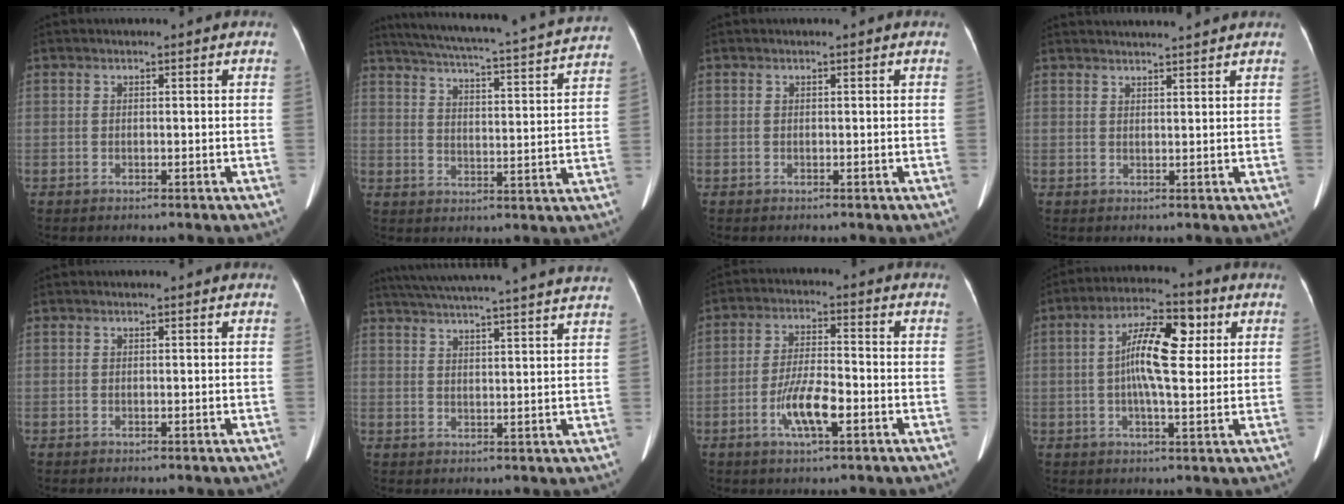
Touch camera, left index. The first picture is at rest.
{"total": 22.6, "force": [20.5, 0.5, 9.4], "torque": [-0.154, -0.036, 0.263]}
{"total": 0.0}
{"total": 7.6, "force": [7.3, -0.8, 2.2], "torque": [-0.024, 0.012, 0.089]}
{"total": 0.0}
{"total": 25.2, "force": [23.1, -0.4, 10.2], "torque": [-0.164, -0.022, 0.298]}
{"total": 7.2, "force": [-3.3, 1.3, 6.3], "torque": [-0.120, -0.010, -0.057]}
{"total": 10.1, "force": [1.5, 2.7, 9.6], "torque": [-0.171, 0.015, 0.024]}